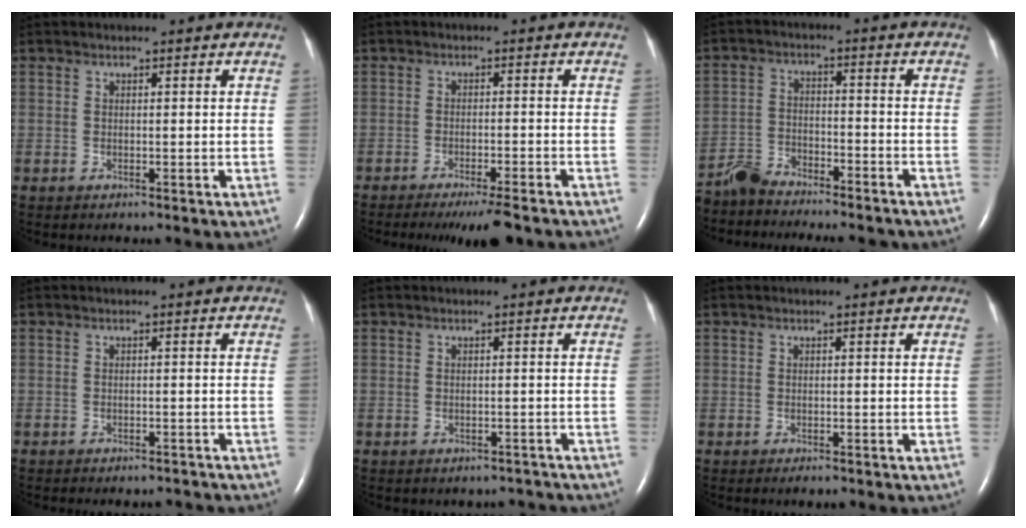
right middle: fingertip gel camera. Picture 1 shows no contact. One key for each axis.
{"total": 7.4, "fx": -6.0, "fy": 0.3, "fz": 4.3, "tx": -0.048, "ty": -0.014, "tz": -0.089}
{"total": 10.5, "fx": -9.8, "fy": 1.8, "fz": 3.1, "tx": -0.052, "ty": 0.005, "tz": -0.154}
{"total": 4.0, "fx": -3.7, "fy": 1.1, "fz": 1.0, "tx": -0.008, "ty": -0.003, "tz": -0.043}
{"total": 2.8, "fx": -2.4, "fy": 1.4, "fz": 0.3, "tx": -0.002, "ty": 0.008, "tz": -0.028}
{"total": 0.8, "fx": -0.6, "fy": 0.2, "fz": 0.5, "tx": -0.008, "ty": -0.003, "tz": -0.006}